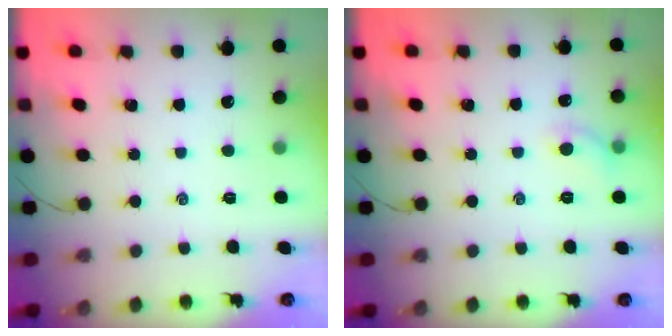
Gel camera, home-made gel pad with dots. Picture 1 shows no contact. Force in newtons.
{"total": 5.7, "press": 5.6, "slide": 1.2}